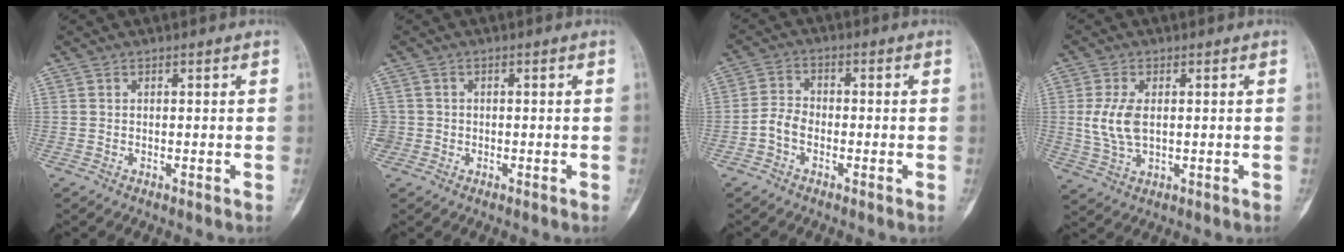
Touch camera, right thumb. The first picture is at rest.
{"total": 1.9, "force": [-0.5, 1.9, -0.1], "torque": [0.016, 0.009, -0.013]}
{"total": 4.3, "force": [-1.7, 3.0, 2.6], "torque": [-0.043, 0.017, -0.041]}
{"total": 7.0, "force": [0.6, 3.9, 5.9], "torque": [-0.128, -0.004, 0.018]}